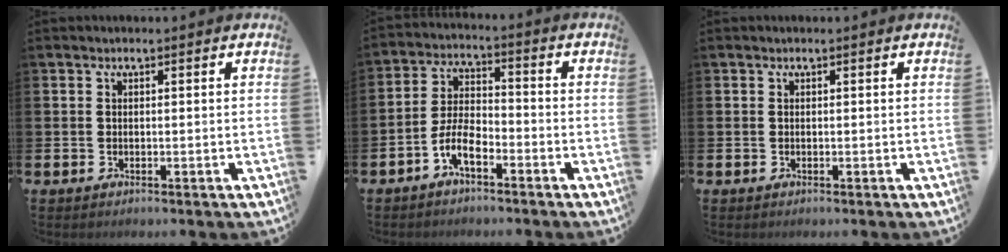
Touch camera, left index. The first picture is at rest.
{"total": 5.2, "force": [-3.1, 1.9, 3.7], "torque": [-0.089, 0.006, -0.063]}
{"total": 0.0}